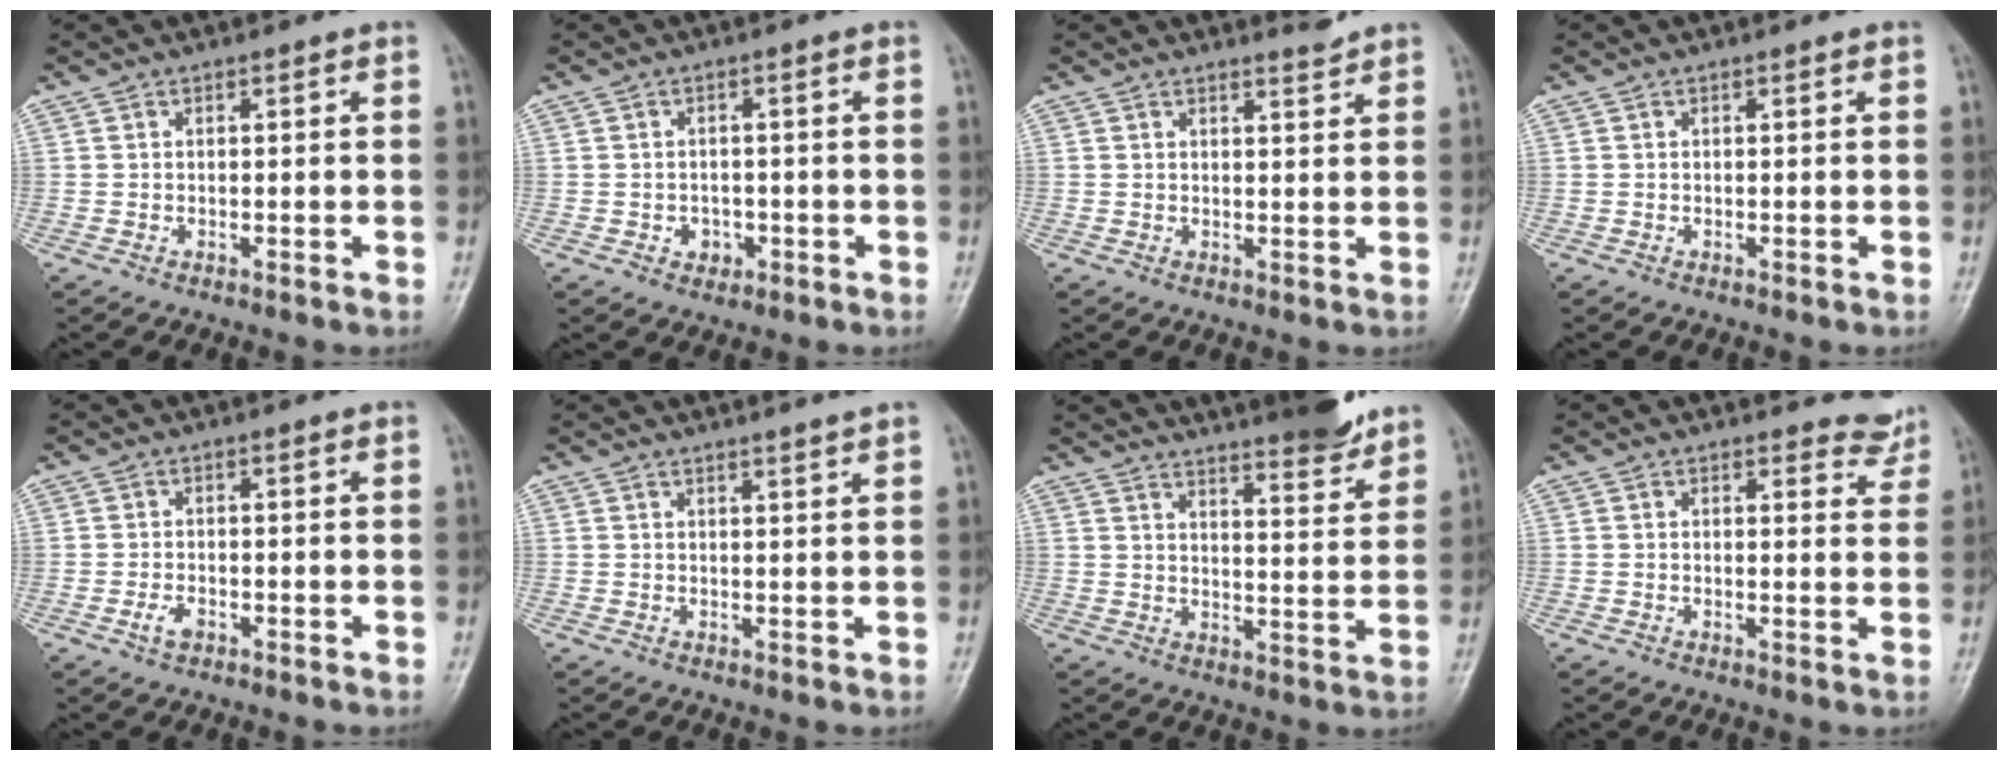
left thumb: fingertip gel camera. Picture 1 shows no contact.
{"total": 2.6, "force": [-1.1, 2.1, 0.8], "torque": [0.003, 0.006, -0.010]}
{"total": 2.0, "force": [1.9, 0.1, 0.4], "torque": [-0.002, -0.020, 0.029]}
{"total": 0.0}
{"total": 2.0, "force": [-1.2, 1.1, 1.2], "torque": [-0.024, 0.005, -0.020]}
{"total": 3.9, "force": [3.3, -0.3, 2.0], "torque": [-0.020, -0.002, 0.042]}
{"total": 15.2, "force": [13.2, 2.6, 6.9], "torque": [-0.077, -0.073, 0.177]}
{"total": 3.6, "force": [3.4, 1.3, -0.1], "torque": [0.028, -0.029, 0.024]}